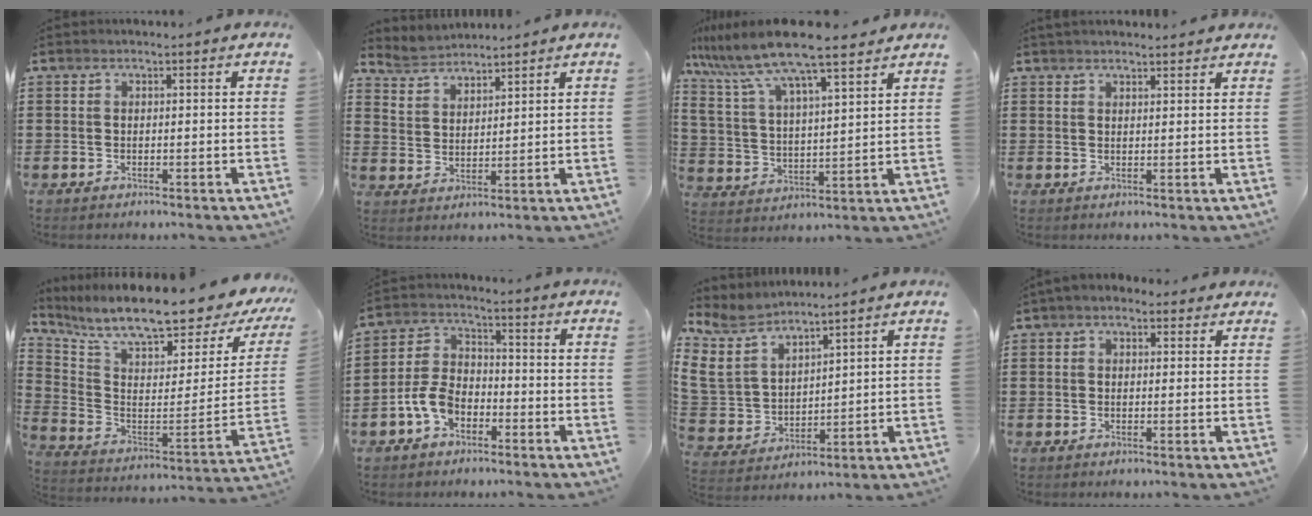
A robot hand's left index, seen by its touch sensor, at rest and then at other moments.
{"total": 3.8, "force": [3.6, 1.1, -0.2], "torque": [-0.013, -0.011, 0.065]}
{"total": 10.6, "force": [8.9, 0.9, 5.7], "torque": [-0.145, -0.040, 0.151]}
{"total": 1.9, "force": [1.8, 0.2, 0.3], "torque": [-0.010, 0.000, 0.036]}
{"total": 10.2, "force": [8.4, 1.1, 5.8], "torque": [-0.137, -0.065, 0.140]}
{"total": 6.5, "force": [-3.4, 3.9, 4.0], "torque": [-0.111, 0.006, -0.074]}
{"total": 6.7, "force": [5.3, 3.7, 1.9], "torque": [-0.084, -0.031, 0.094]}
{"total": 1.9, "force": [1.0, 1.4, 0.9], "torque": [-0.022, 0.011, 0.017]}